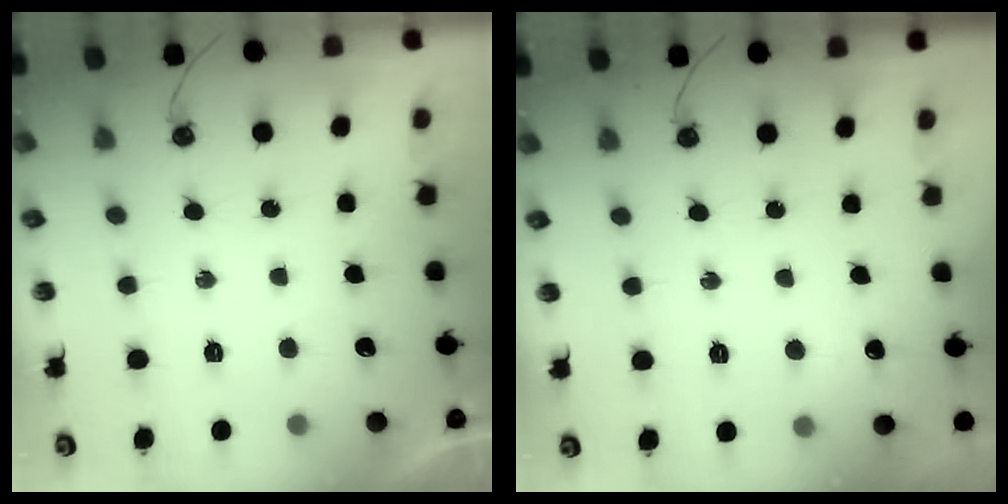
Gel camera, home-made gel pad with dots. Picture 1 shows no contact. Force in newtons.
{"total": 4.5, "press": 4.5, "slide": 0.6}